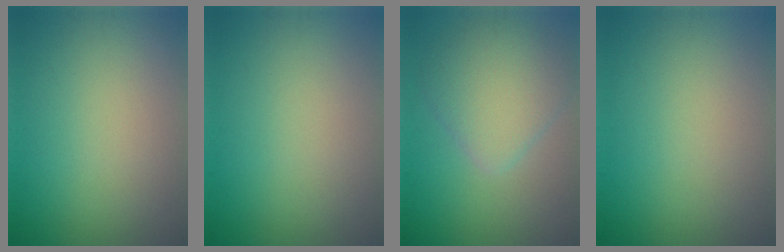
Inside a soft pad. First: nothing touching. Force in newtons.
{"total": 0.0}
{"total": 5.0, "press": 5.0, "slide": 0.2}
{"total": 0.0}